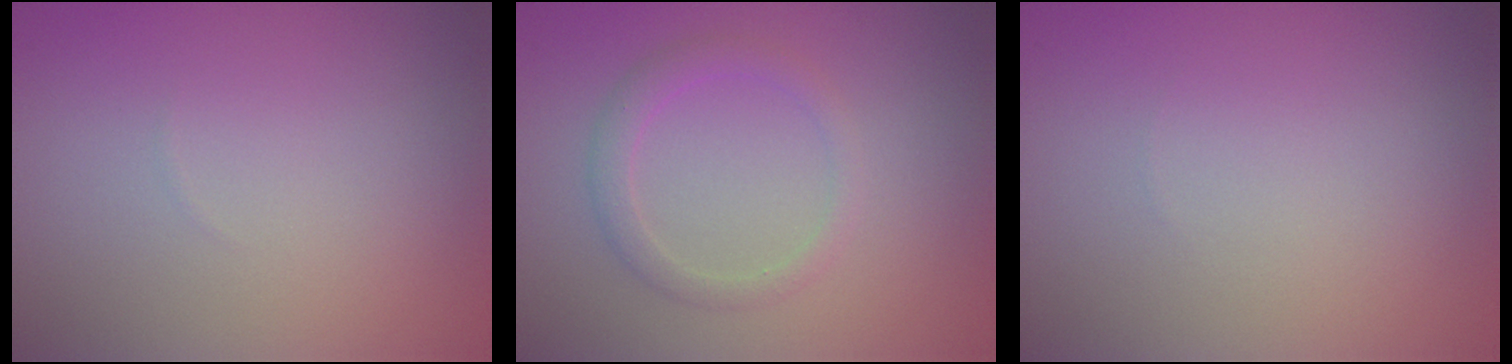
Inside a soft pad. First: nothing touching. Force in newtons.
{"total": 2.0, "press": 2.0, "slide": 0.2}
{"total": 0.0}